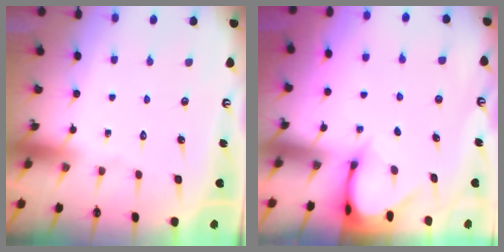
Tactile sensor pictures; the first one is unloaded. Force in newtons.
{"total": 3.0, "press": 3.0, "slide": 0.3}